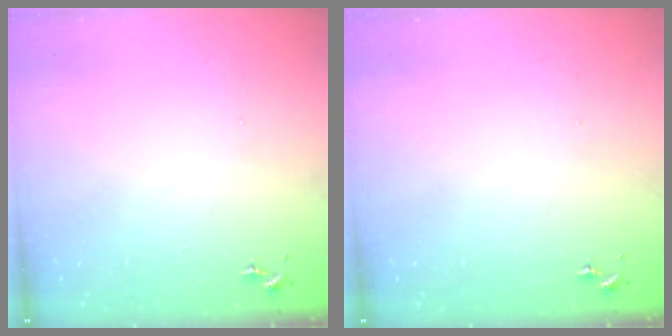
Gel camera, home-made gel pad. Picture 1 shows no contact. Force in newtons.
{"total": 0.0}